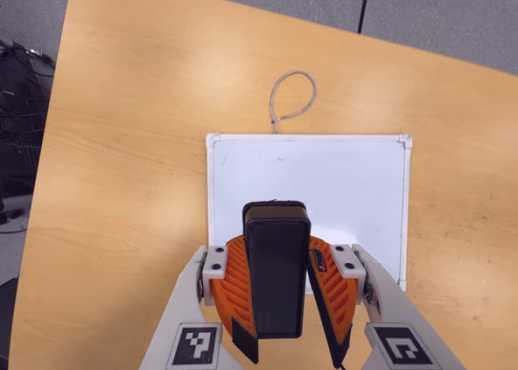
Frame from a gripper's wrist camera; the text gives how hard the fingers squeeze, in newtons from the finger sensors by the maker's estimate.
{"total": 10.3, "left": 9.5, "right": 11.2}